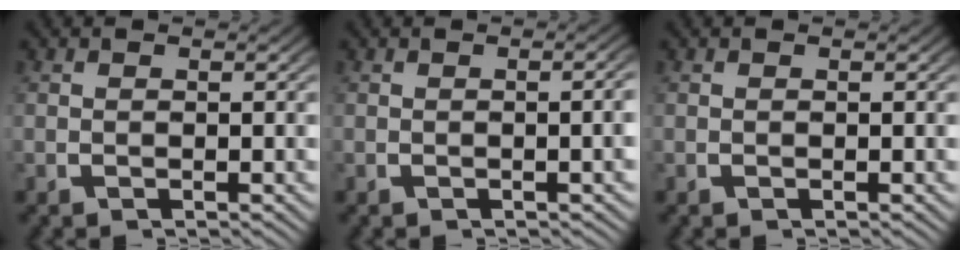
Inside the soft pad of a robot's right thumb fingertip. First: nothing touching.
{"total": 1.7, "force": [-0.3, 0.2, 1.7], "torque": [-0.020, 0.006, -0.006]}
{"total": 0.0}